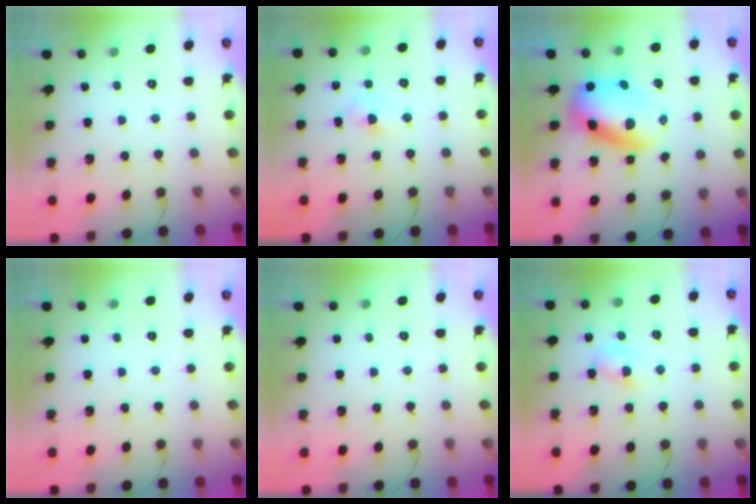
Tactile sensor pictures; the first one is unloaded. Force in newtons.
{"total": 2.4, "press": 2.1, "slide": 1.0}
{"total": 8.8, "press": 8.5, "slide": 2.0}
{"total": 0.0}
{"total": 0.0}
{"total": 2.8, "press": 2.5, "slide": 1.3}